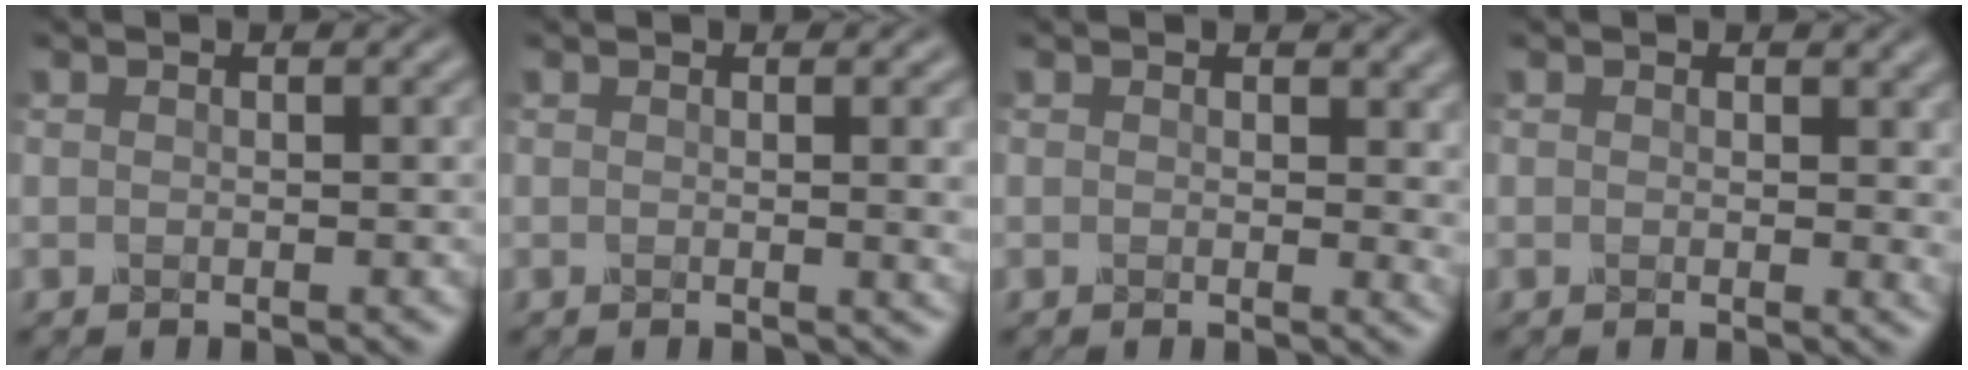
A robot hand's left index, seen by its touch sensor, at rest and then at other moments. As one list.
[{"total": 3.5, "force": [-0.1, 1.7, 3.0], "torque": [-0.023, 0.003, -0.005]}, {"total": 3.4, "force": [0.2, 2.2, 2.6], "torque": [-0.018, 0.004, 0.000]}, {"total": 2.3, "force": [0.2, 1.5, 1.8], "torque": [-0.015, 0.002, 0.000]}]